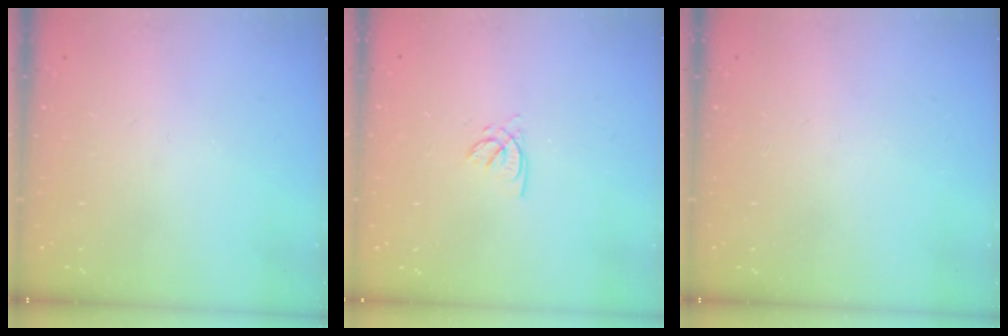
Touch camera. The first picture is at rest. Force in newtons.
{"total": 2.0, "press": 2.0, "slide": 0.4}
{"total": 0.0}